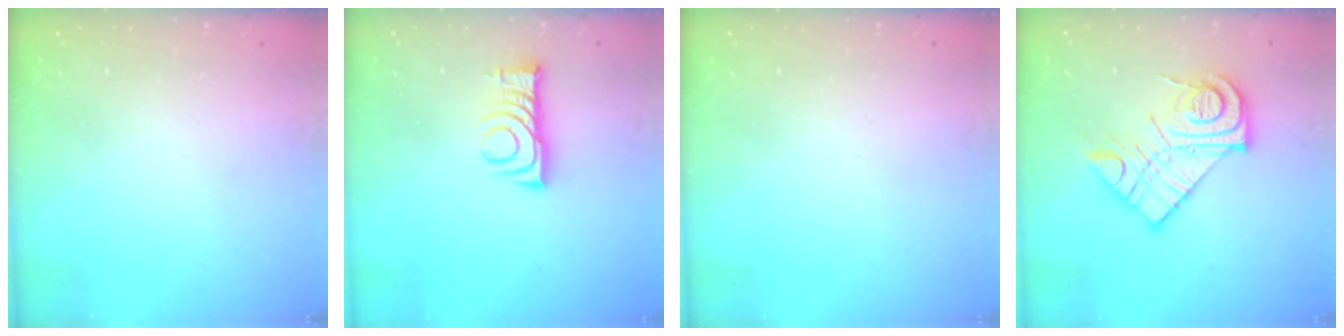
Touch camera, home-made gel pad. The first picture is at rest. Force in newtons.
{"total": 7.9, "press": 7.8, "slide": 0.8}
{"total": 0.0}
{"total": 16.1, "press": 16.1, "slide": 1.3}